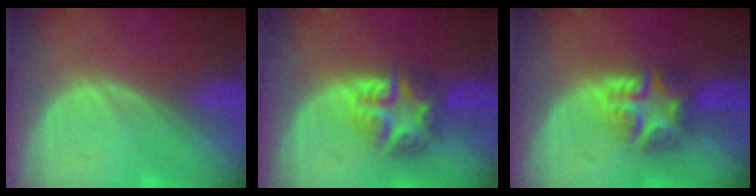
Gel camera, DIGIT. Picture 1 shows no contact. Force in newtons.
{"total": 7.8, "press": 6.7, "slide": 4.1}
{"total": 7.6, "press": 6.5, "slide": 3.9}